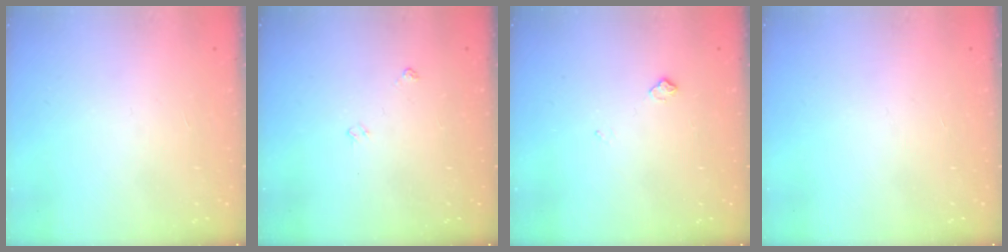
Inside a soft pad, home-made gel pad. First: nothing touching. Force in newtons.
{"total": 3.7, "press": 3.7, "slide": 0.6}
{"total": 5.2, "press": 5.1, "slide": 0.8}
{"total": 0.0}